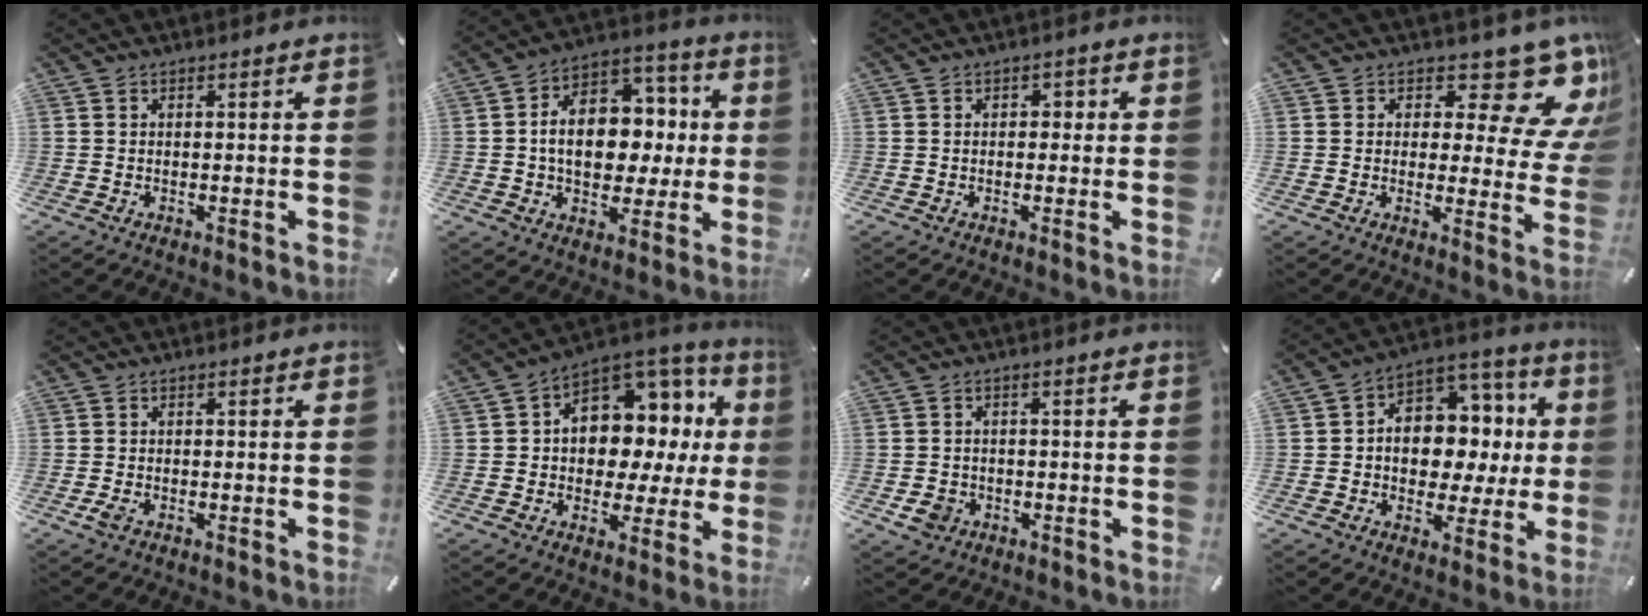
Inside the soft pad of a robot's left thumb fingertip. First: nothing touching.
{"total": 14.4, "force": [-0.8, 11.1, 9.1], "torque": [-0.151, 0.007, -0.009]}
{"total": 1.6, "force": [-0.2, 1.3, 0.9], "torque": [-0.020, 0.010, -0.010]}
{"total": 13.1, "force": [8.5, 5.9, 8.1], "torque": [-0.092, -0.070, 0.139]}
{"total": 2.0, "force": [-0.8, 1.2, 1.4], "torque": [-0.030, 0.000, -0.016]}
{"total": 12.0, "force": [2.7, 9.7, 6.5], "torque": [-0.087, -0.040, 0.056]}
{"total": 4.0, "force": [-1.5, 3.5, 1.4], "torque": [-0.019, 0.002, -0.028]}
{"total": 11.3, "force": [0.2, 9.9, 5.6], "torque": [-0.071, -0.015, 0.013]}